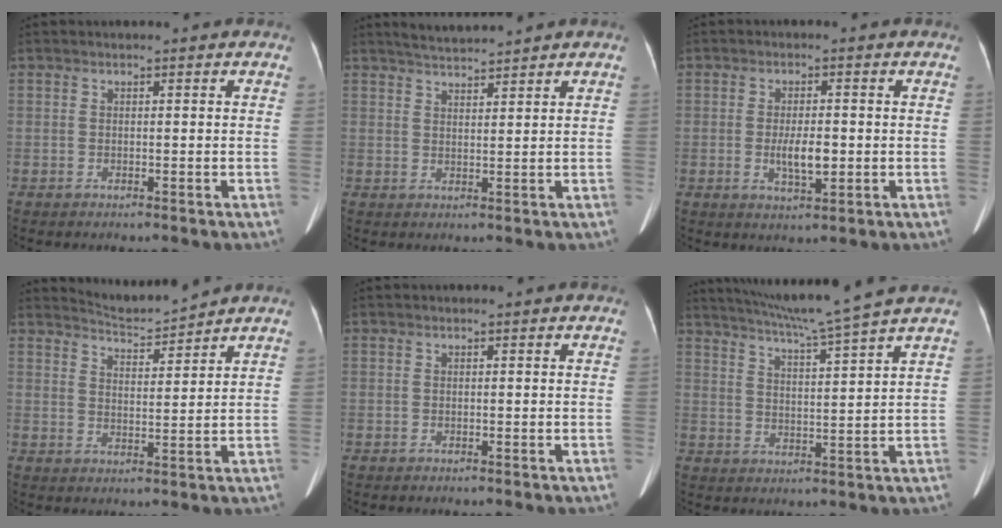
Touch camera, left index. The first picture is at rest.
{"total": 3.4, "force": [3.3, -0.5, 0.6], "torque": [-0.014, 0.011, 0.064]}
{"total": 4.7, "force": [-0.7, 1.5, 4.4], "torque": [-0.083, -0.004, -0.010]}
{"total": 5.0, "force": [4.9, -1.0, -0.4], "torque": [-0.004, -0.007, 0.091]}
{"total": 0.0}
{"total": 12.2, "force": [10.5, -2.5, 5.8], "torque": [-0.104, -0.012, 0.158]}